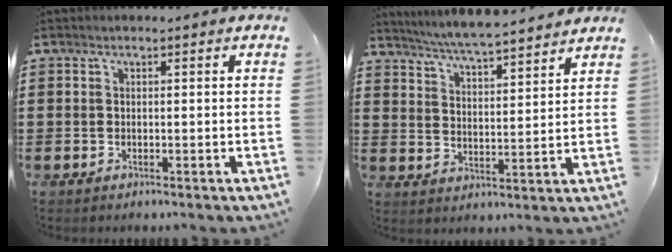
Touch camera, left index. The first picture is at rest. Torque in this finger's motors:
{"motor_torque": [1.19, -0.95, 0.26, 0.14]}